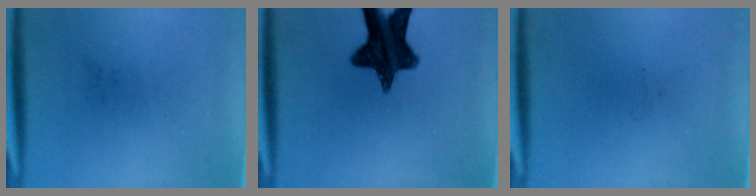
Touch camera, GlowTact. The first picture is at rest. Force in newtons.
{"total": 13.0}
{"total": 0.0}